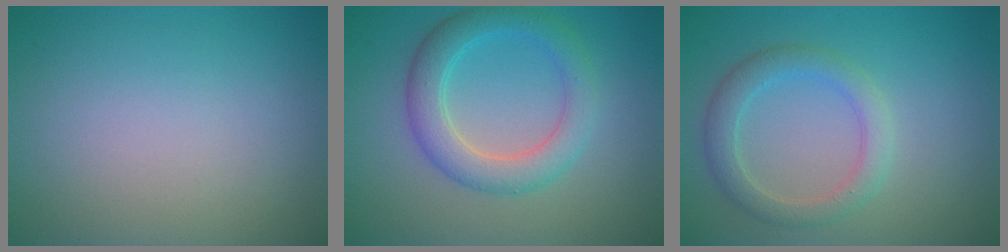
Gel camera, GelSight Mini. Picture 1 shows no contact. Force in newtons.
{"total": 4.5, "press": 4.5, "slide": 0.1}
{"total": 3.0, "press": 3.0, "slide": 0.1}